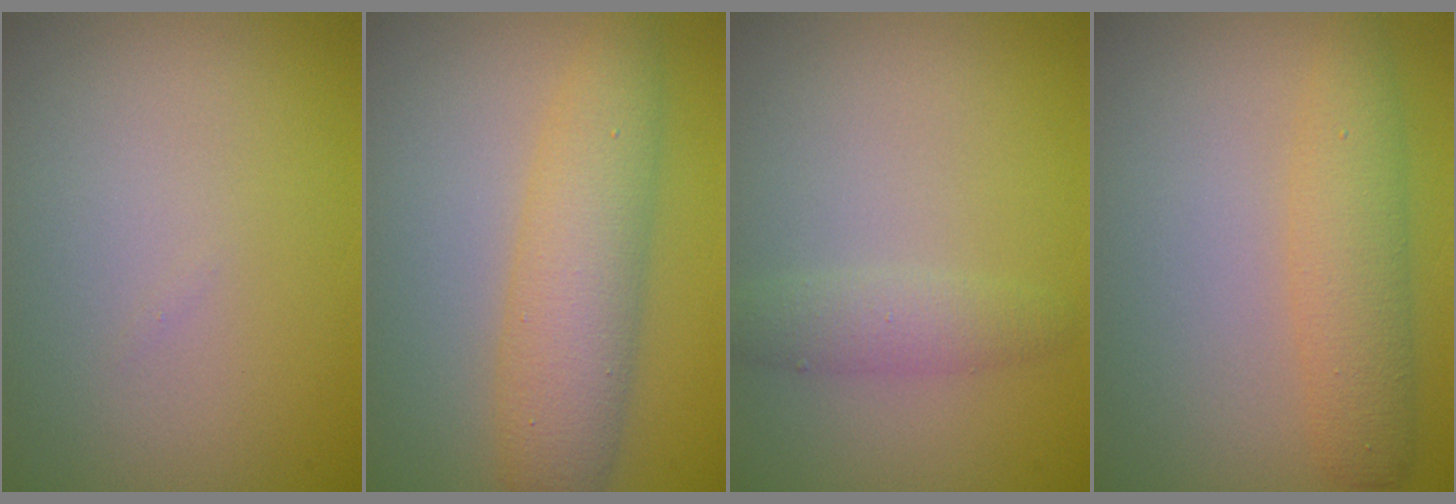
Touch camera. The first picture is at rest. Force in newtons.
{"total": 5.1, "press": 5.0, "slide": 0.2}
{"total": 1.9, "press": 1.9, "slide": 0.0}
{"total": 3.5, "press": 3.5, "slide": 0.1}